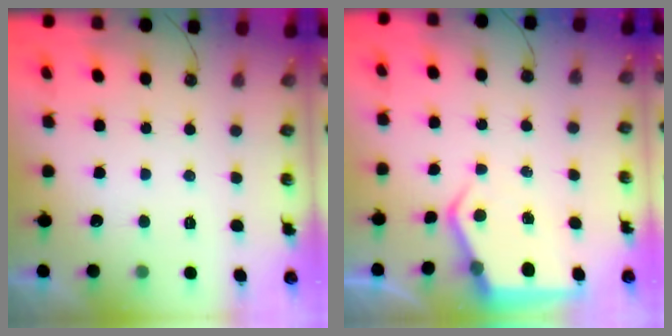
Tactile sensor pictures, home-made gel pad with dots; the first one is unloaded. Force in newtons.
{"total": 7.1, "press": 7.1, "slide": 0.7}